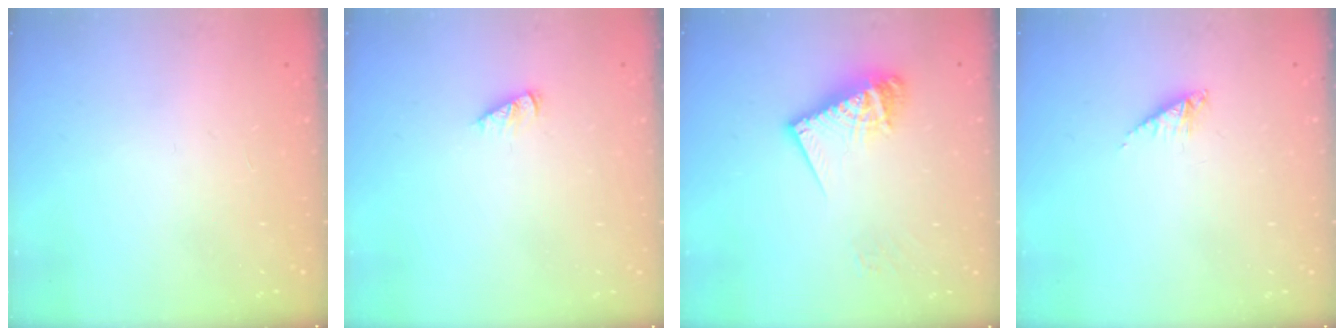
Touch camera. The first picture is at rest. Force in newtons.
{"total": 2.0, "press": 2.0, "slide": 0.3}
{"total": 12.2, "press": 12.2, "slide": 1.2}
{"total": 4.2, "press": 4.2, "slide": 0.5}